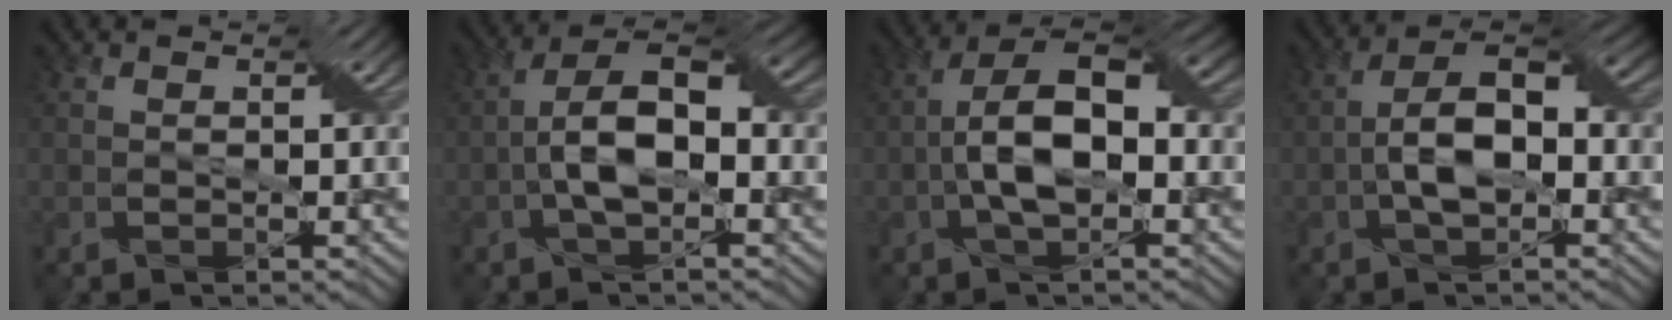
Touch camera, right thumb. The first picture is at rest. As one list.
[{"total": 6.8, "force": [-1.1, 3.1, 6.0], "torque": [-0.115, 0.015, -0.022]}, {"total": 8.0, "force": [-0.9, 3.7, 7.0], "torque": [-0.134, 0.014, -0.019]}, {"total": 6.8, "force": [-1.1, 3.3, 5.8], "torque": [-0.108, 0.014, -0.021]}]